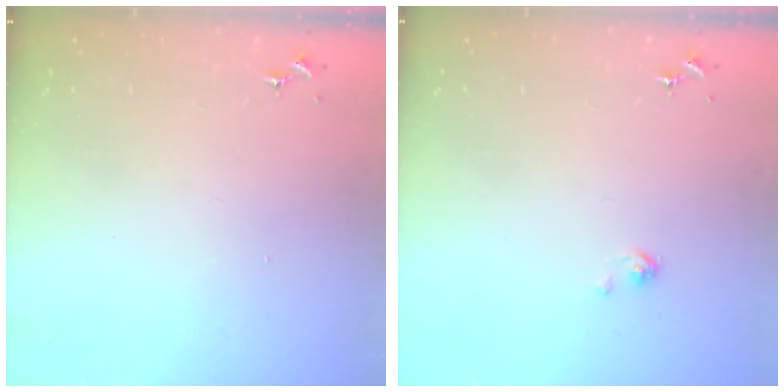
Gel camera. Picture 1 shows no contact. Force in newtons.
{"total": 2.4, "press": 2.4, "slide": 0.3}